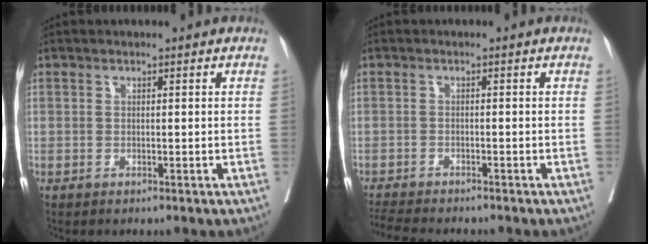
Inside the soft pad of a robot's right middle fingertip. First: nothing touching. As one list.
[{"total": 5.2, "force": [-4.9, 0.4, 1.6], "torque": [-0.030, -0.014, -0.083]}]